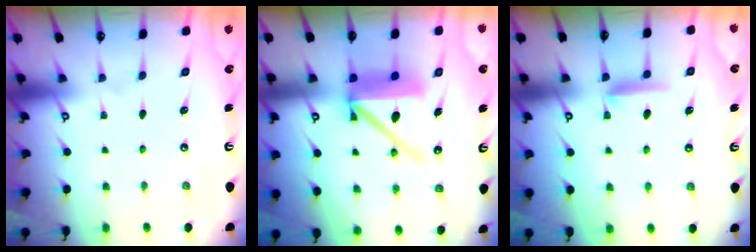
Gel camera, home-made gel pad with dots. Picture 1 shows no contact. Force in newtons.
{"total": 11.7, "press": 11.6, "slide": 1.5}
{"total": 7.1, "press": 7.1, "slide": 0.7}